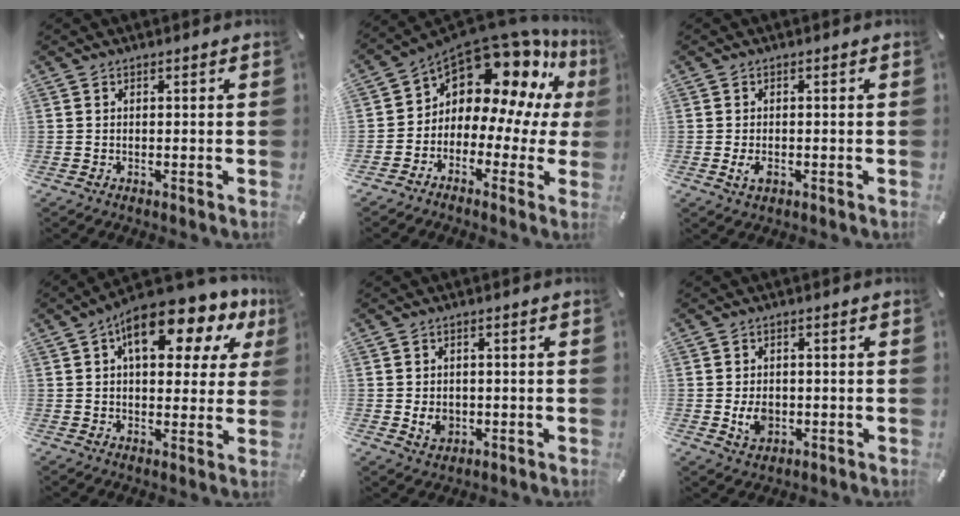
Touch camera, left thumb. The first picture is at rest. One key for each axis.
{"total": 12.5, "fx": 8.7, "fy": 7.2, "fz": 5.5, "tx": -0.097, "ty": -0.095, "tz": 0.149}
{"total": 2.6, "fx": -0.9, "fy": 1.5, "fz": 2.0, "tx": -0.055, "ty": -0.005, "tz": -0.020}
{"total": 15.4, "fx": 7.7, "fy": 7.6, "fz": 10.9, "tx": -0.155, "ty": -0.035, "tz": 0.126}
{"total": 4.1, "fx": -0.6, "fy": 3.5, "fz": 2.2, "tx": -0.036, "ty": 0.000, "tz": -0.010}
{"total": 5.0, "fx": -0.8, "fy": 4.0, "fz": 2.9, "tx": -0.056, "ty": -0.002, "tz": -0.015}